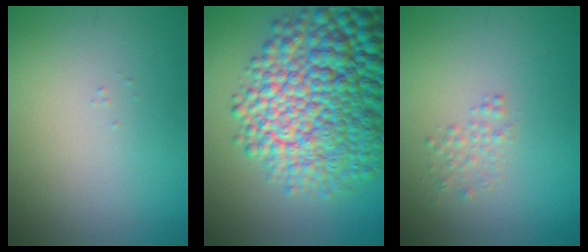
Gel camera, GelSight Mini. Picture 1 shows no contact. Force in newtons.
{"total": 13.8, "press": 13.7, "slide": 0.3}
{"total": 1.1, "press": 1.1, "slide": 0.0}